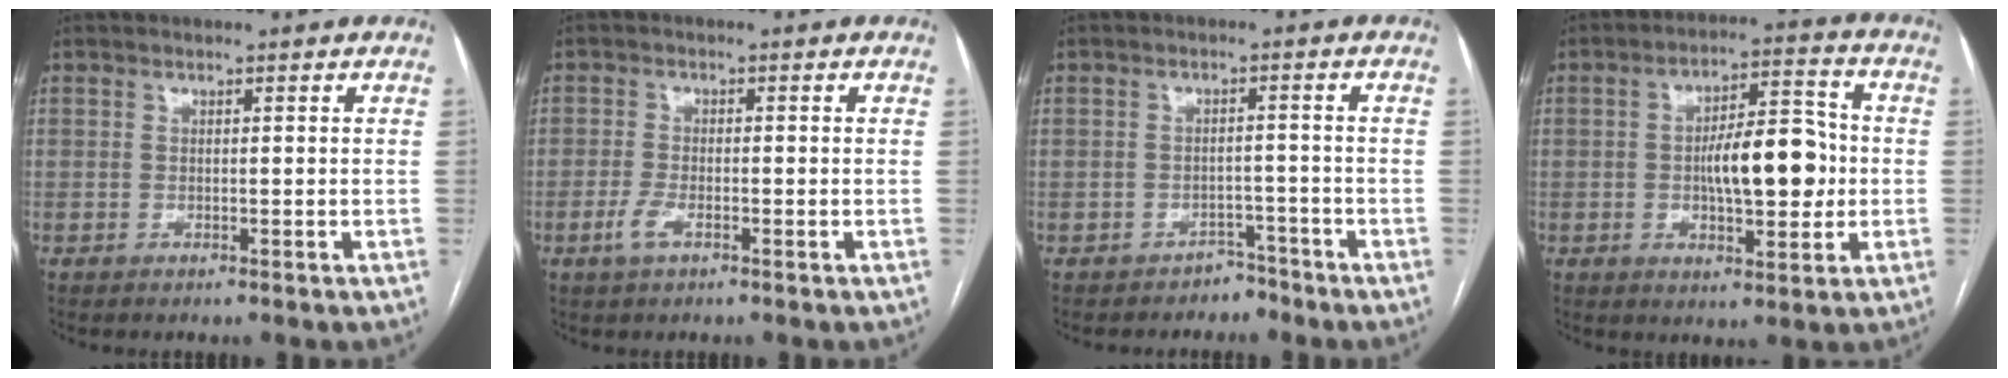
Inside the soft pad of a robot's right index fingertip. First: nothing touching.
{"total": 2.7, "force": [-1.3, 0.9, 2.2], "torque": [-0.053, -0.002, -0.027]}
{"total": 2.8, "force": [-2.3, 1.5, -0.5], "torque": [0.008, 0.009, -0.033]}
{"total": 11.3, "force": [-0.6, 3.9, 10.5], "torque": [-0.170, 0.018, -0.006]}